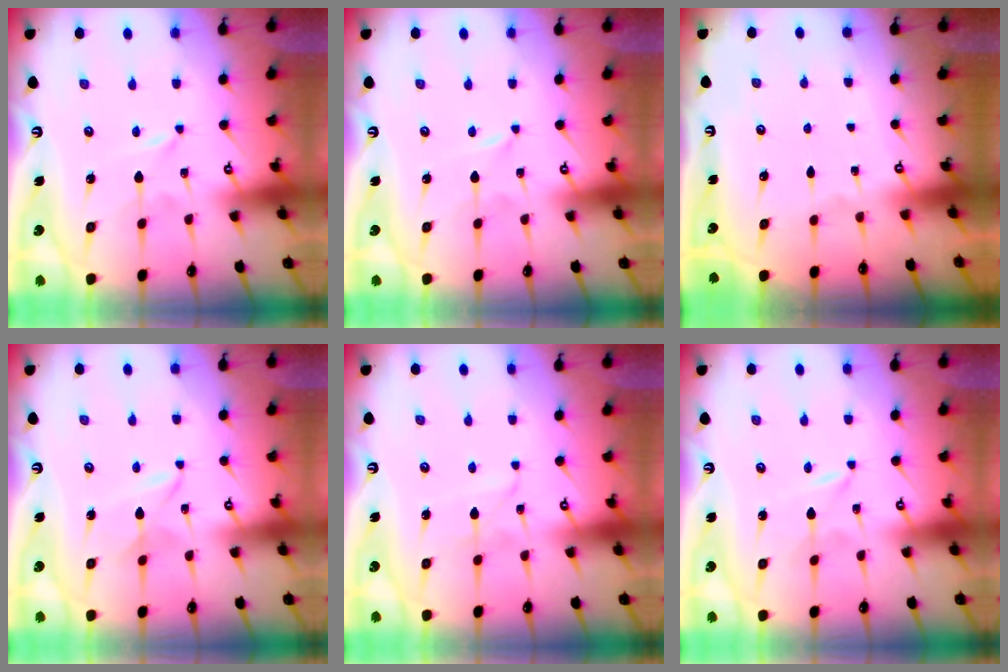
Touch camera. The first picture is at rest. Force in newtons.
{"total": 0.0}
{"total": 0.0}
{"total": 2.3, "press": 2.3, "slide": 0.2}
{"total": 2.7, "press": 2.7, "slide": 0.3}
{"total": 0.0}